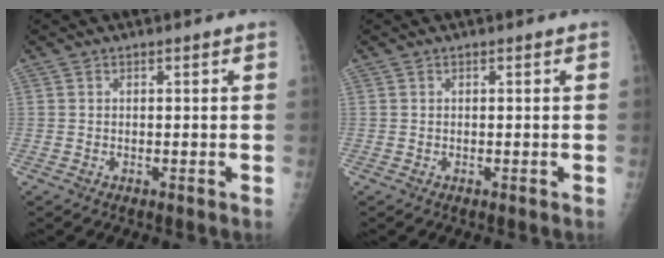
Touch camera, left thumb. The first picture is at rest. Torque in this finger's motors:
{"motor_torque": [0.13, 0.51, -0.04, -0.01, 0.00]}